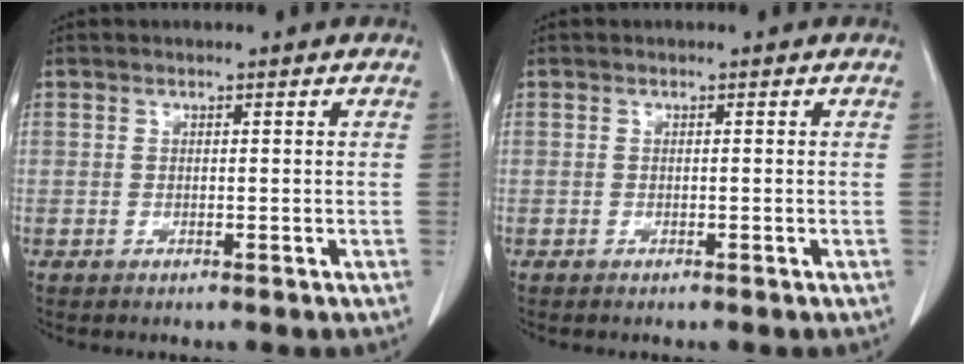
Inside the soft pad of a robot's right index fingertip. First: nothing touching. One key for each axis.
{"total": 0.0}